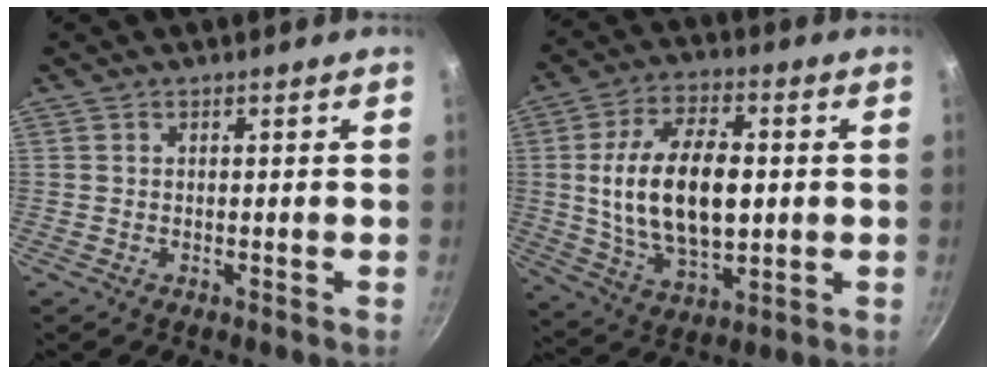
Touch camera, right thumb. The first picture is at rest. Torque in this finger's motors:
{"motor_torque": [-0.22, 0.96, 0.59, 0.32, 0.18]}